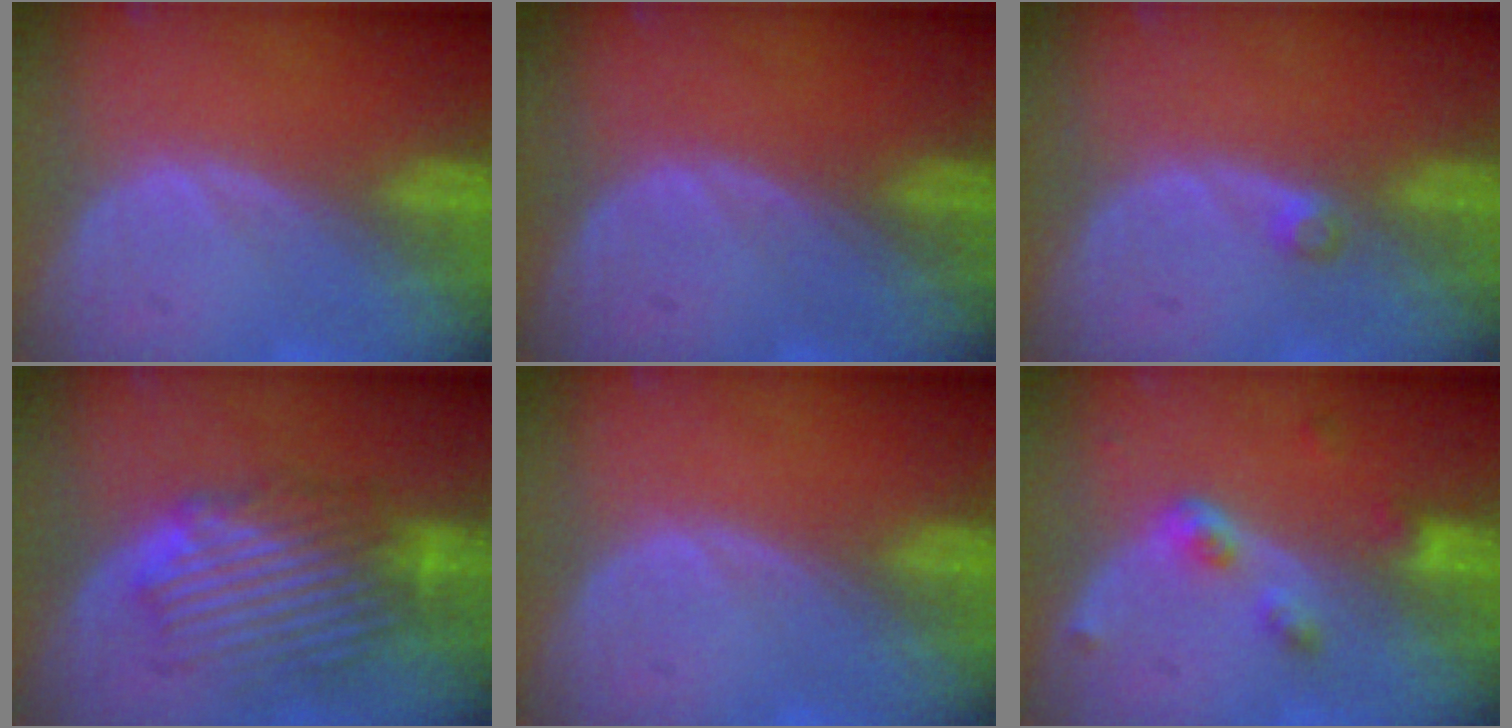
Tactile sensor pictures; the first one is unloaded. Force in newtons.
{"total": 0.0}
{"total": 1.5, "press": 1.2, "slide": 0.8}
{"total": 8.7, "press": 8.5, "slide": 2.2}
{"total": 0.0}
{"total": 4.4, "press": 4.0, "slide": 1.7}